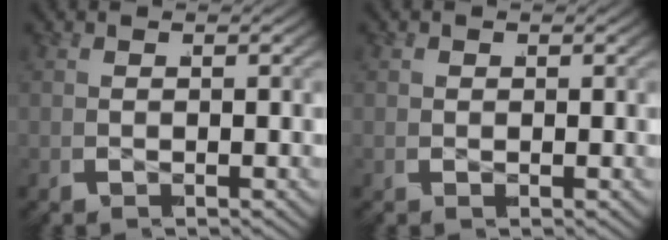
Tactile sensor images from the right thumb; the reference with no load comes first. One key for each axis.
{"total": 0.7, "fx": 0.1, "fy": 0.6, "fz": 0.2, "tx": -0.005, "ty": -0.007, "tz": 0.005}